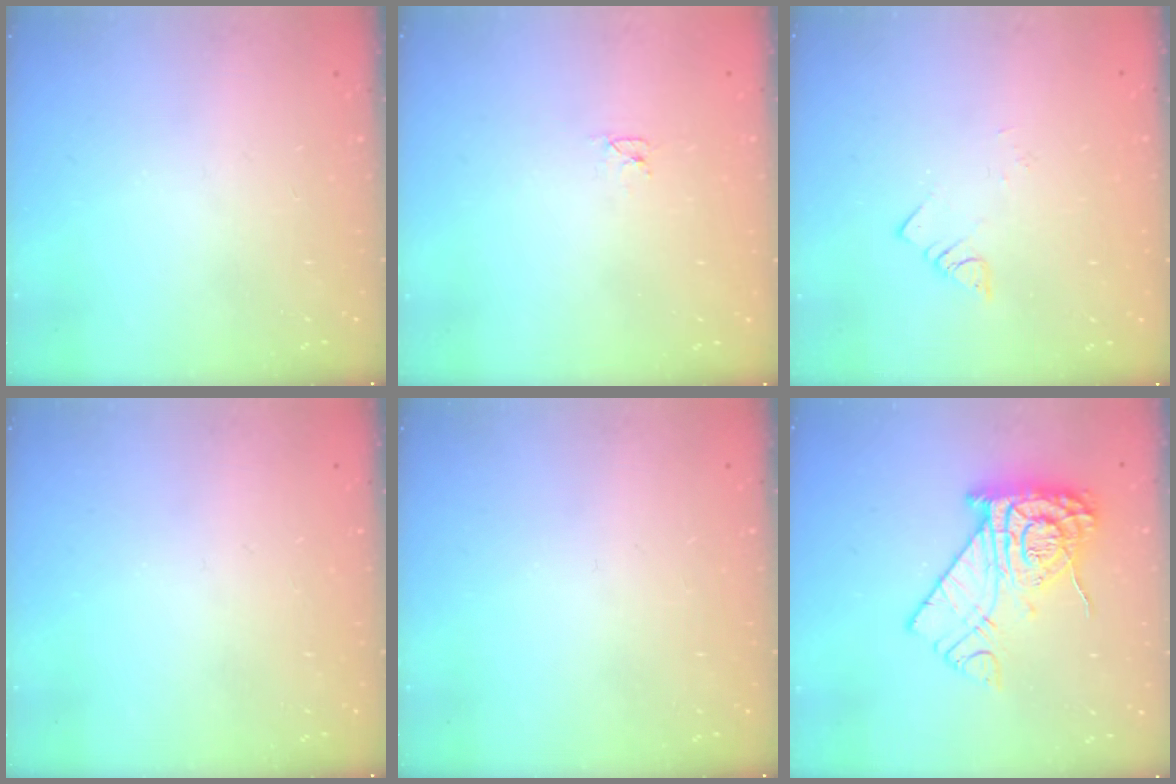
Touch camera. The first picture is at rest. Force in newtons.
{"total": 2.6, "press": 2.6, "slide": 0.3}
{"total": 1.9, "press": 1.9, "slide": 0.1}
{"total": 0.0}
{"total": 0.0}
{"total": 16.5, "press": 16.4, "slide": 1.8}